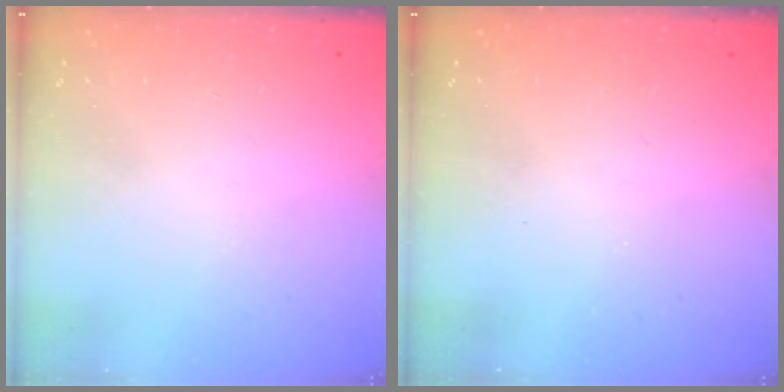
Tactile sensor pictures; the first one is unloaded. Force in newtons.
{"total": 0.0}